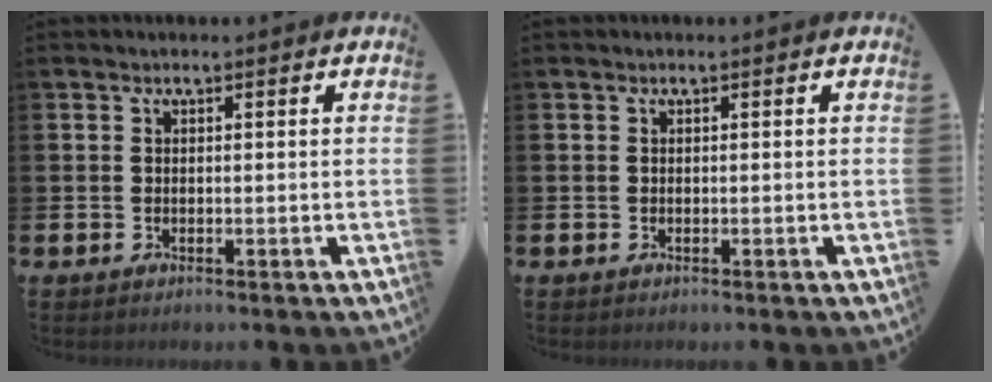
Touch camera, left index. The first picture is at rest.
{"total": 0.0}